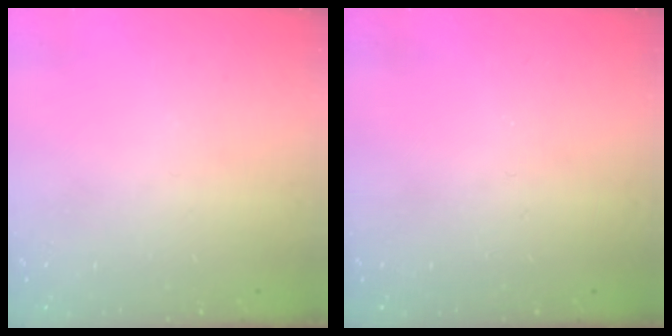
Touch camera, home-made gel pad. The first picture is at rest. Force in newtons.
{"total": 0.0}